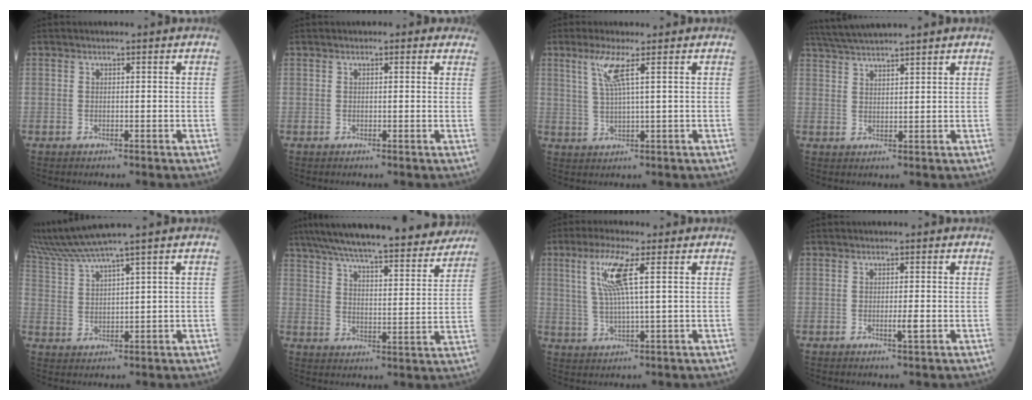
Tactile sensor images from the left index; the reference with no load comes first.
{"total": 1.1, "force": [0.7, 0.8, 0.4], "torque": [0.004, 0.000, -0.004]}
{"total": 4.3, "force": [2.0, -0.3, 3.8], "torque": [-0.086, -0.004, 0.041]}
{"total": 7.8, "force": [7.1, -0.8, 3.2], "torque": [-0.064, 0.033, 0.124]}
{"total": 7.4, "force": [6.5, -2.1, 2.8], "torque": [-0.073, 0.003, 0.139]}
{"total": 28.7, "force": [25.2, 4.9, 13.0], "torque": [-0.220, -0.012, 0.336]}
{"total": 7.3, "force": [2.4, 0.2, 6.9], "torque": [-0.154, 0.004, 0.049]}
{"total": 1.5, "force": [-0.4, 0.0, 1.5], "torque": [-0.029, -0.005, -0.006]}